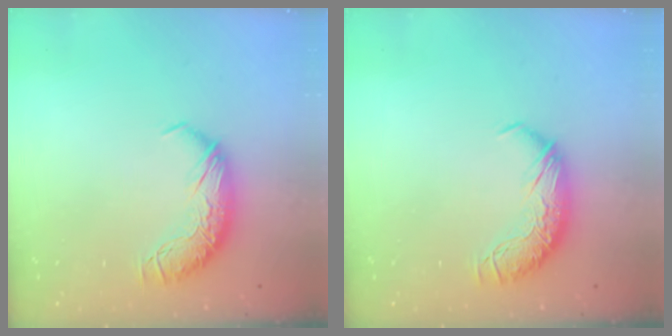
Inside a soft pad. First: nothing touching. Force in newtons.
{"total": 0.0}